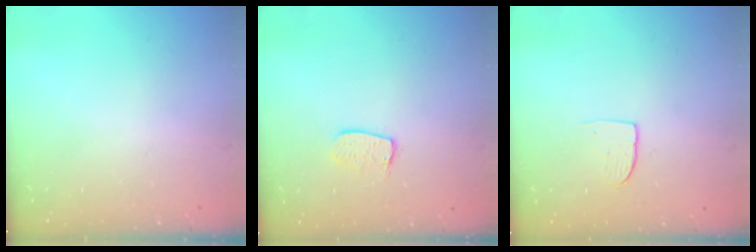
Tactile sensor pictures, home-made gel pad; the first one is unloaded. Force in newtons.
{"total": 6.8, "press": 6.8, "slide": 0.3}
{"total": 4.1, "press": 4.1, "slide": 0.3}